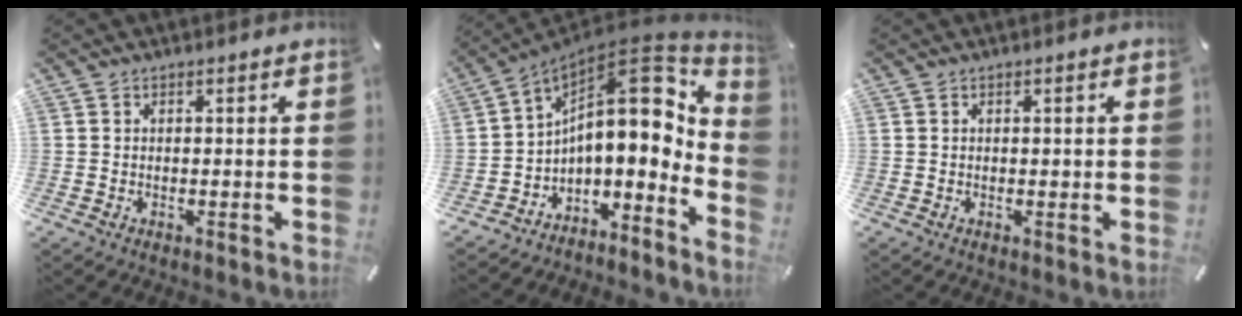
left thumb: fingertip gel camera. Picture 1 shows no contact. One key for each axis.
{"total": 17.7, "fx": 5.5, "fy": 9.8, "fz": 13.6, "tx": -0.179, "ty": -0.066, "tz": 0.092}
{"total": 0.6, "fx": 0.1, "fy": 0.2, "fz": 0.6, "tx": -0.012, "ty": 0.001, "tz": 0.001}